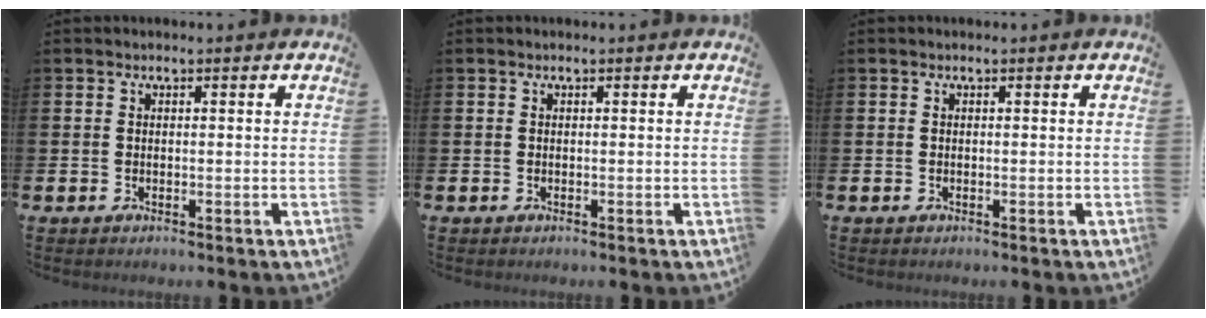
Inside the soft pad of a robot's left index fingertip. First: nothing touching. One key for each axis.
{"total": 0.0}
{"total": 0.0}